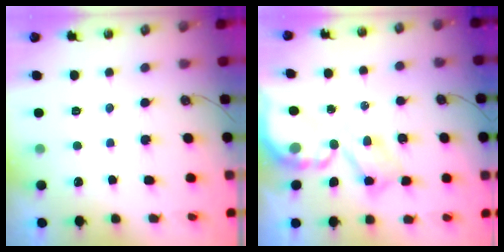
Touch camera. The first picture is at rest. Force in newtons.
{"total": 5.3, "press": 5.3, "slide": 0.4}